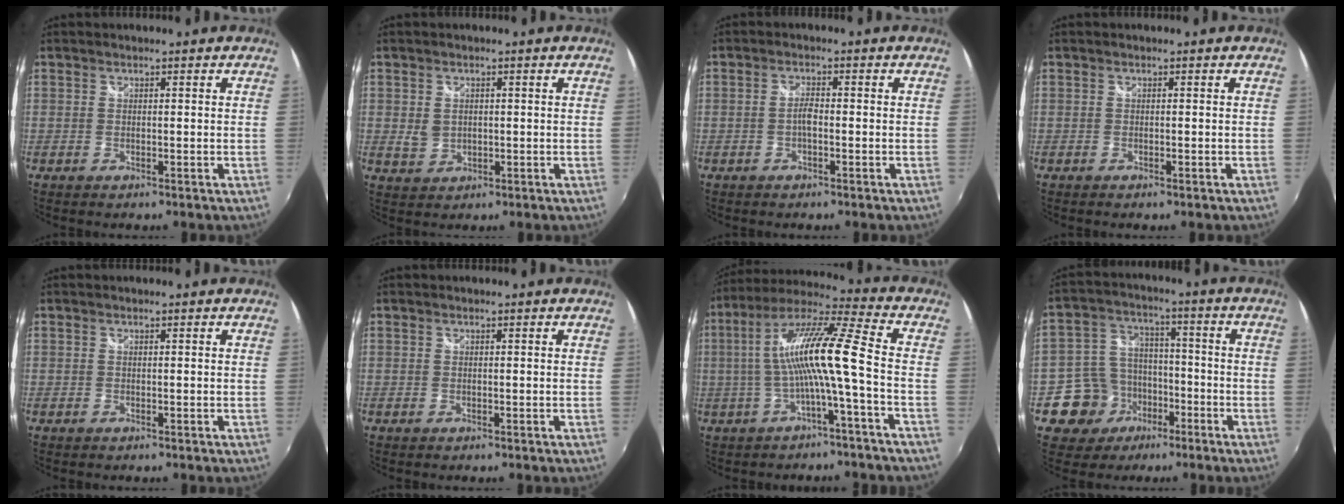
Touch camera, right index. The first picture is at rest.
{"total": 3.4, "force": [0.1, 2.9, 1.7], "torque": [-0.029, -0.001, 0.005]}
{"total": 1.9, "force": [-0.7, 0.6, 1.7], "torque": [-0.035, 0.005, -0.015]}
{"total": 0.5, "force": [-0.4, 0.2, 0.3], "torque": [-0.006, -0.001, -0.008]}
{"total": 0.0}
{"total": 0.0}
{"total": 12.6, "force": [-2.2, -0.5, 12.4], "torque": [-0.233, 0.011, -0.034]}
{"total": 10.5, "force": [-5.2, 8.8, 2.6], "torque": [-0.077, 0.027, -0.077]}